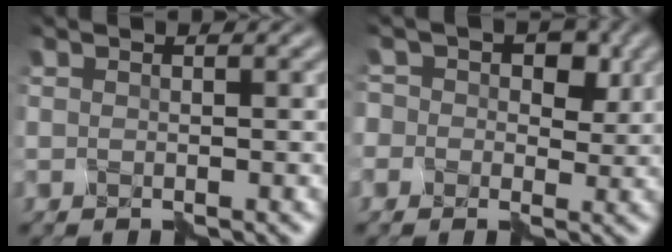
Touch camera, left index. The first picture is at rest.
{"total": 5.3, "force": [0.4, 4.5, 2.9], "torque": [-0.051, 0.024, -0.011]}